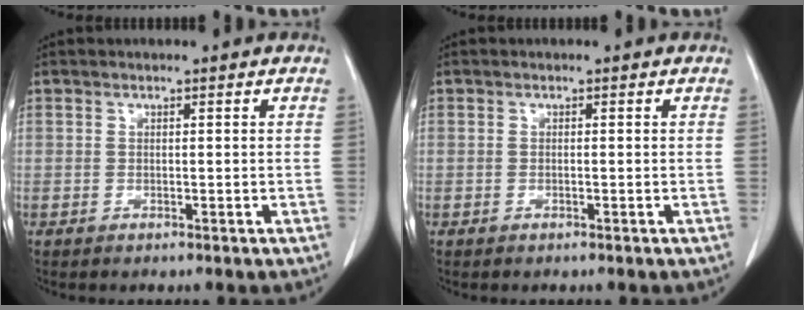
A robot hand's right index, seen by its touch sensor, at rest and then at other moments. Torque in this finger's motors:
{"motor_torque": [-0.05, 0.01, -0.01, 0.01]}